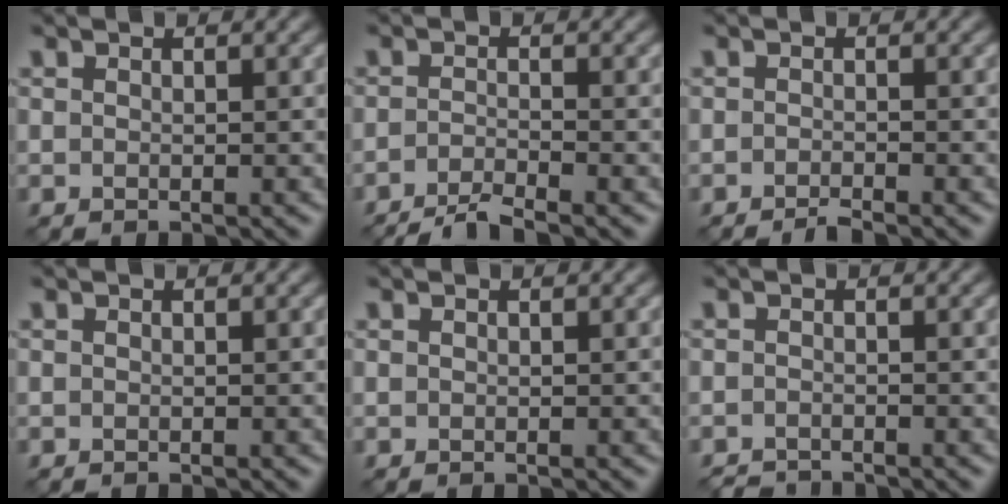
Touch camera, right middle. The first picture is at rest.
{"total": 3.7, "force": [-2.9, 0.6, 2.1], "torque": [-0.028, -0.002, -0.064]}
{"total": 1.5, "force": [-1.2, 0.2, 0.9], "torque": [-0.007, 0.001, -0.028]}
{"total": 0.0}
{"total": 0.0}
{"total": 1.7, "force": [-1.7, 0.1, 0.2], "torque": [0.001, -0.004, -0.032]}